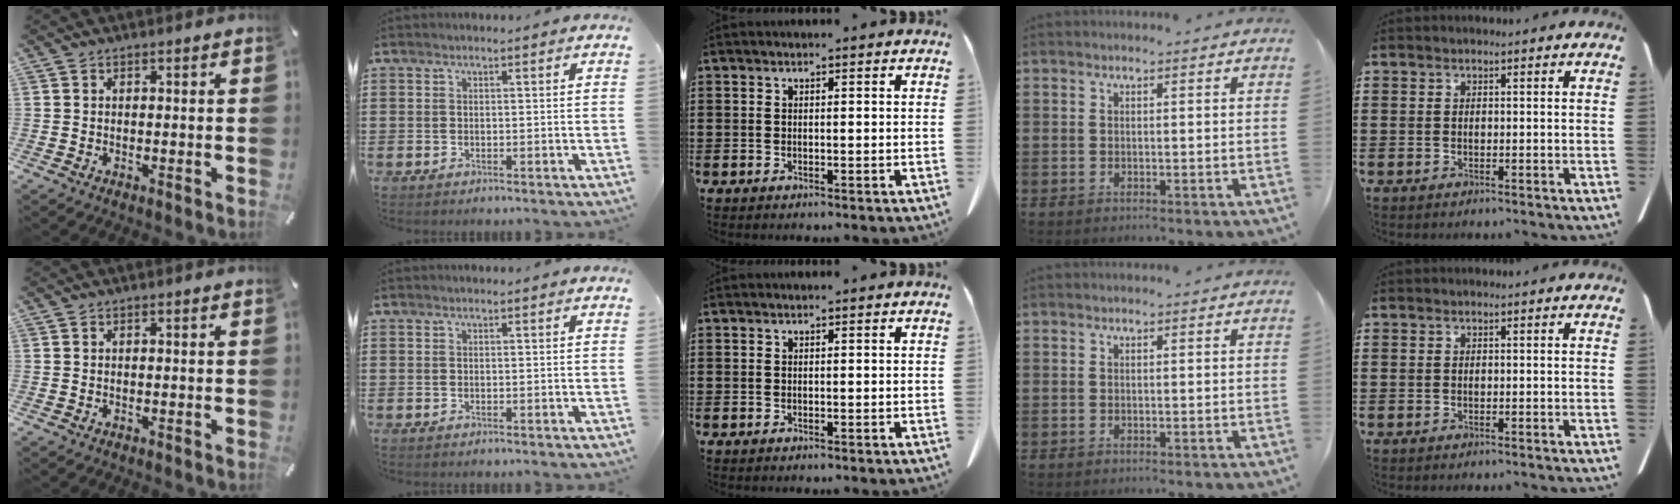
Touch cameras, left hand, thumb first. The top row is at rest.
{}